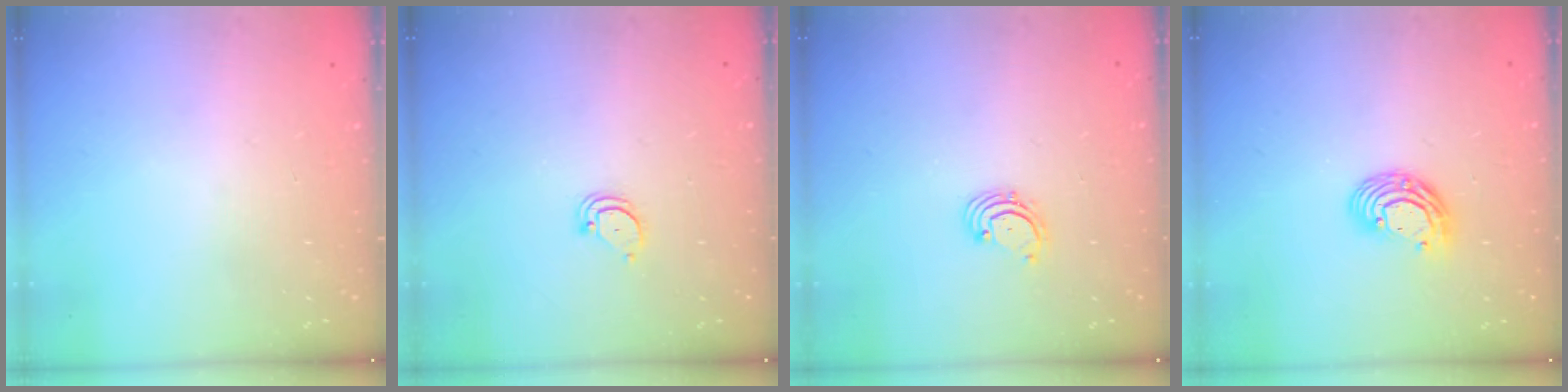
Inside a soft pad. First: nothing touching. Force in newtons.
{"total": 2.7, "press": 2.7, "slide": 0.2}
{"total": 1.9, "press": 1.8, "slide": 0.2}
{"total": 8.4, "press": 8.3, "slide": 1.5}